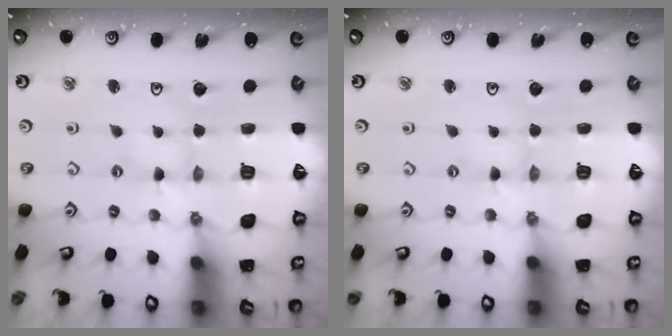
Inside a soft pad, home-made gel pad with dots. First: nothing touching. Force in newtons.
{"total": 1.2, "press": 1.1, "slide": 0.2}